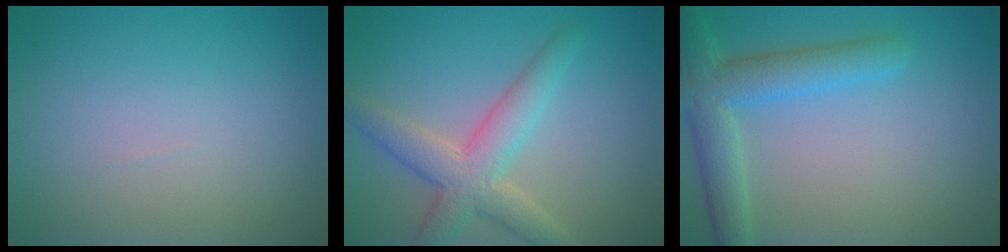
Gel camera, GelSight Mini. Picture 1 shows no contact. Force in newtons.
{"total": 4.6, "press": 4.6, "slide": 0.2}
{"total": 5.3, "press": 5.2, "slide": 0.4}